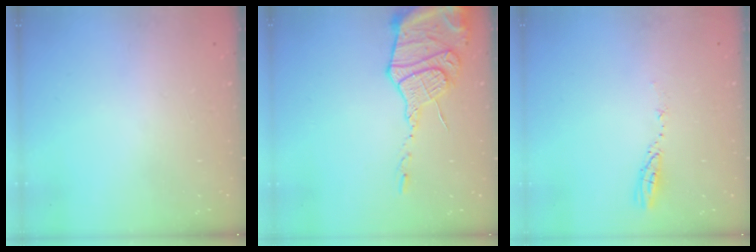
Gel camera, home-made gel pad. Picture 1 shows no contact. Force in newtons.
{"total": 16.4, "press": 16.3, "slide": 1.7}
{"total": 3.6, "press": 3.6, "slide": 0.3}